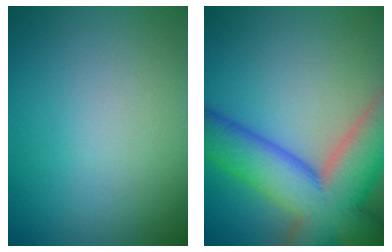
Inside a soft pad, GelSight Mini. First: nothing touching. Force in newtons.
{"total": 12.9, "press": 12.9, "slide": 0.7}